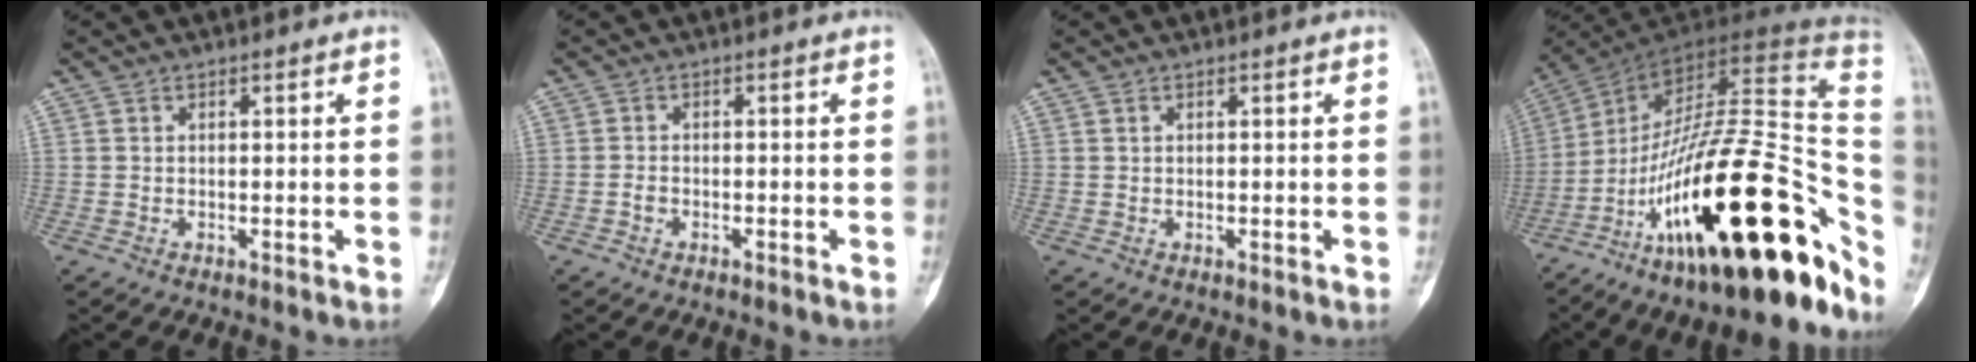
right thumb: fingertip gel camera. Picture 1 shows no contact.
{"total": 1.3, "force": [-0.7, 0.9, 0.7], "torque": [-0.014, 0.005, -0.014]}
{"total": 0.0}
{"total": 36.6, "force": [-13.3, 13.5, 31.3], "torque": [-0.404, 0.071, -0.210]}